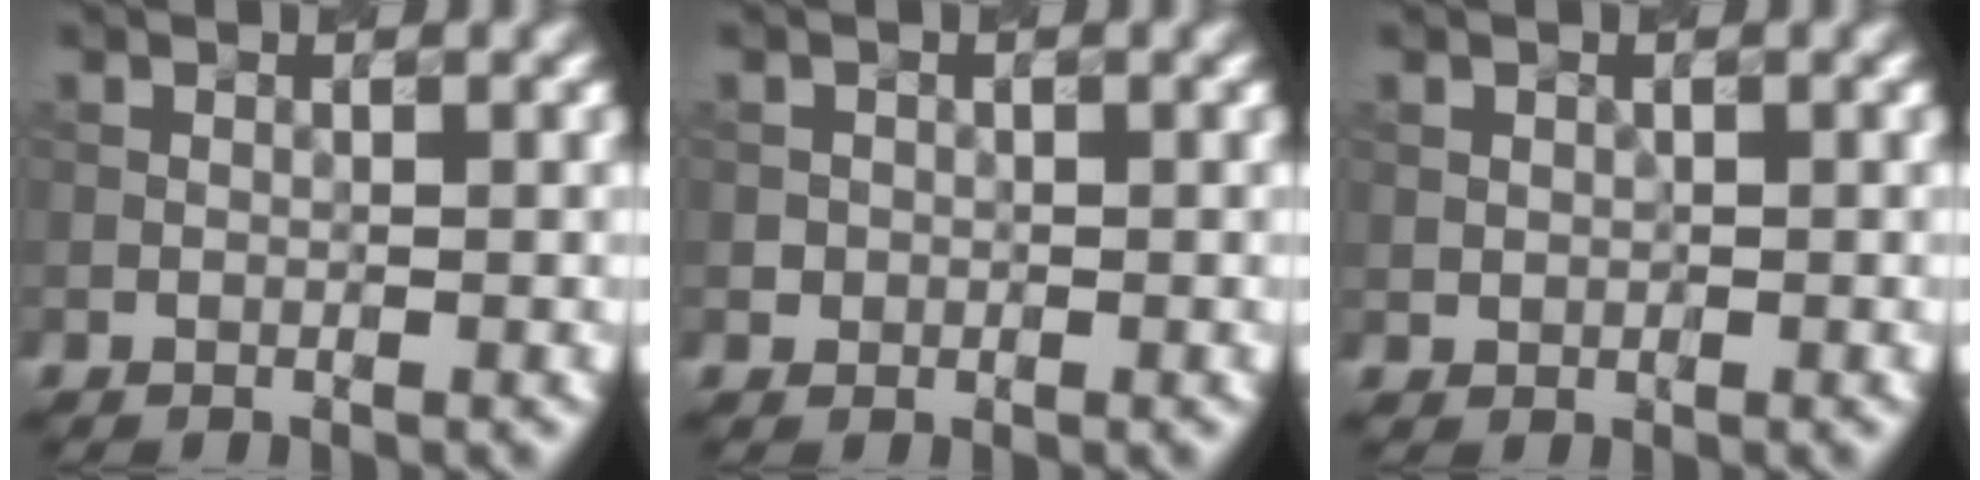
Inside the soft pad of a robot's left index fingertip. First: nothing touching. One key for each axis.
{"total": 0.7, "fx": 0.0, "fy": 0.7, "fz": 0.1, "tx": 0.005, "ty": -0.003, "tz": -0.002}
{"total": 0.6, "fx": 0.2, "fy": 0.6, "fz": 0.1, "tx": -0.002, "ty": -0.003, "tz": 0.006}